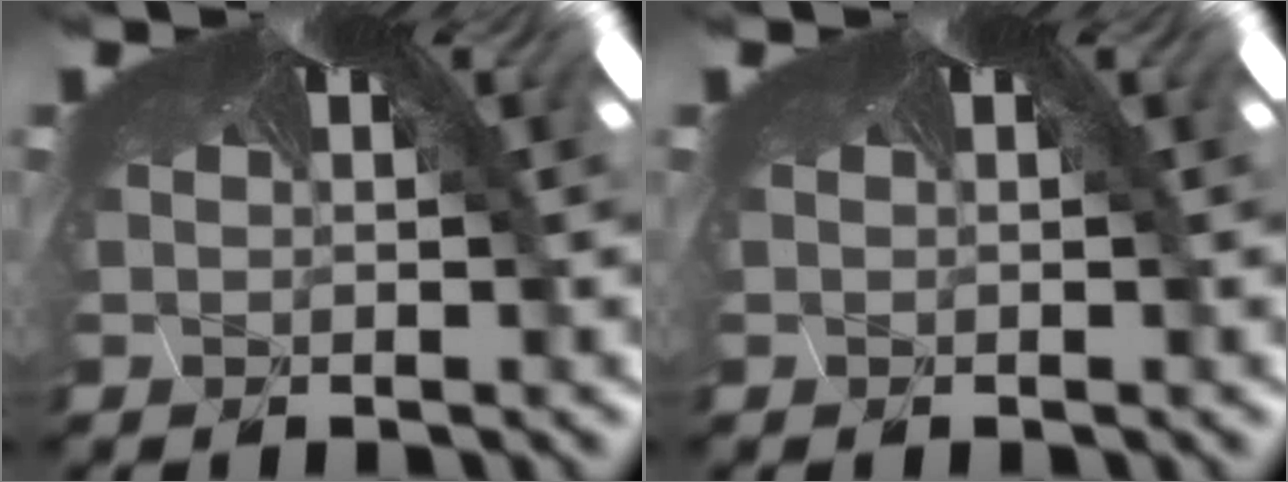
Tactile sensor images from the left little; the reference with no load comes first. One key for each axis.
{"total": 0.0}